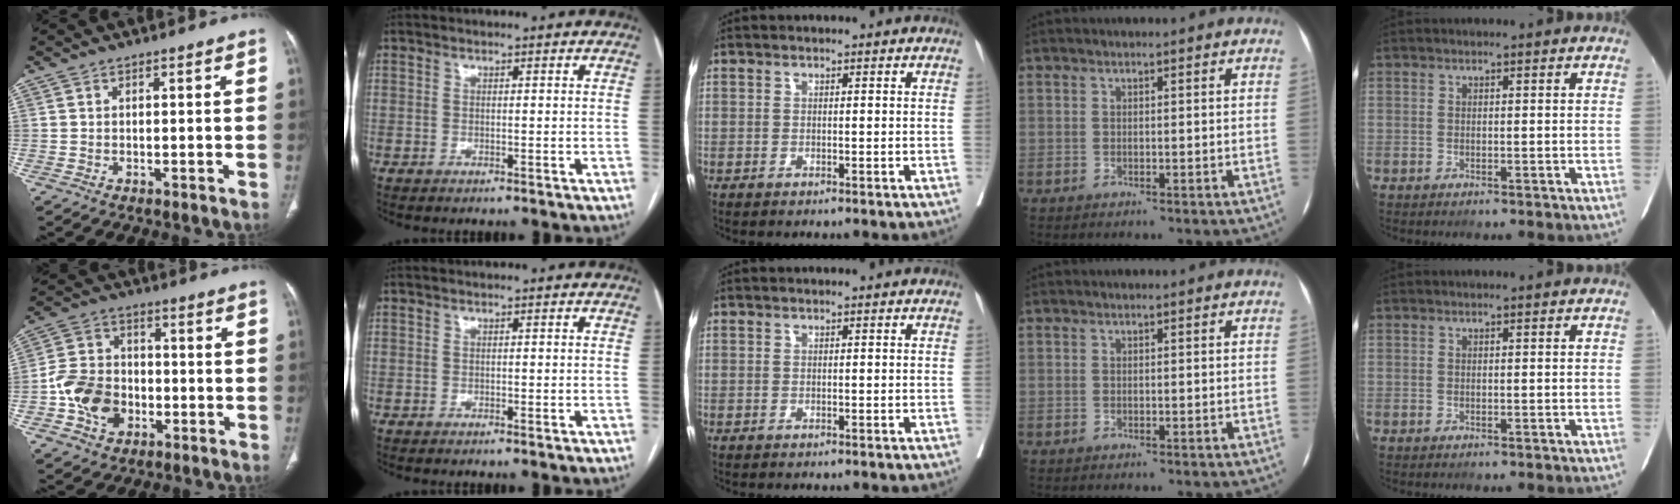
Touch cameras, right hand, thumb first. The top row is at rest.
{"thumb": {"total": 11.6, "force": [-3.3, 9.0, 6.4], "torque": [-0.090, 0.022, -0.064]}}